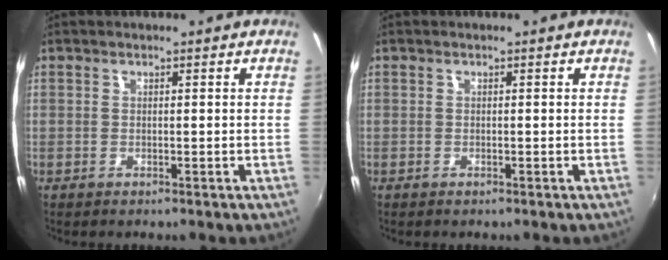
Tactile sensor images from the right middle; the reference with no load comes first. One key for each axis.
{"total": 0.0}